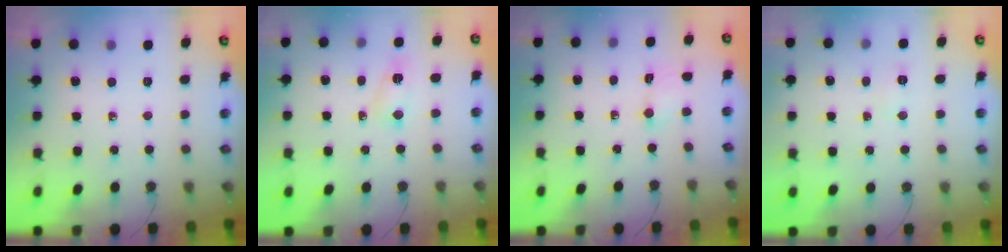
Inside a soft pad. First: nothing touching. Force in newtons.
{"total": 3.3, "press": 3.2, "slide": 0.5}
{"total": 2.6, "press": 2.5, "slide": 0.9}
{"total": 3.8, "press": 3.8, "slide": 0.4}